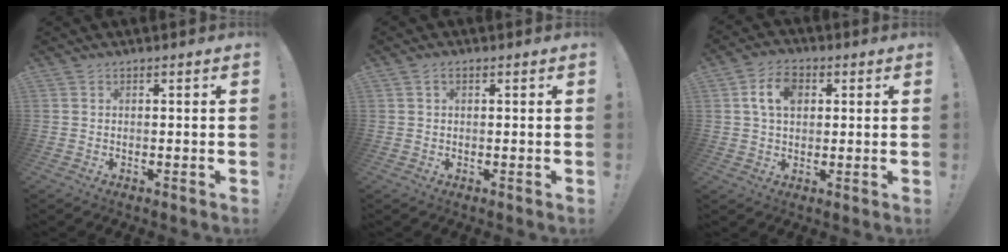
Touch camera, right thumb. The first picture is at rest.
{"total": 1.3, "force": [0.4, 0.8, 0.9], "torque": [-0.010, 0.000, 0.006]}
{"total": 8.9, "force": [2.3, 6.1, 6.0], "torque": [-0.107, 0.012, 0.043]}